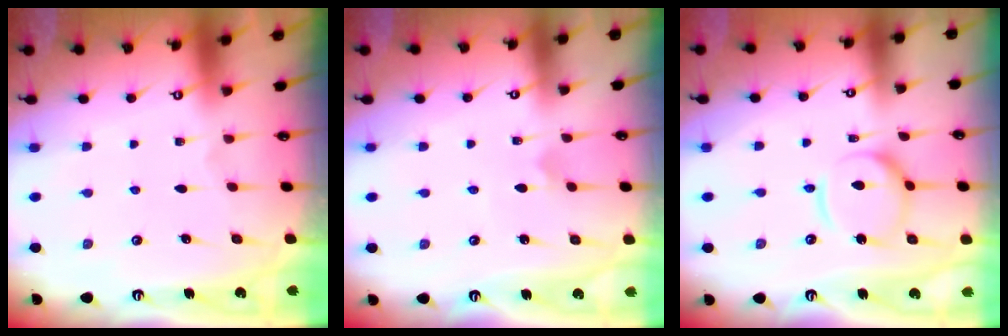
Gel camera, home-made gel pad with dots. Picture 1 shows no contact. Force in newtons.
{"total": 2.0, "press": 2.0, "slide": 0.1}
{"total": 10.3, "press": 10.3, "slide": 0.9}